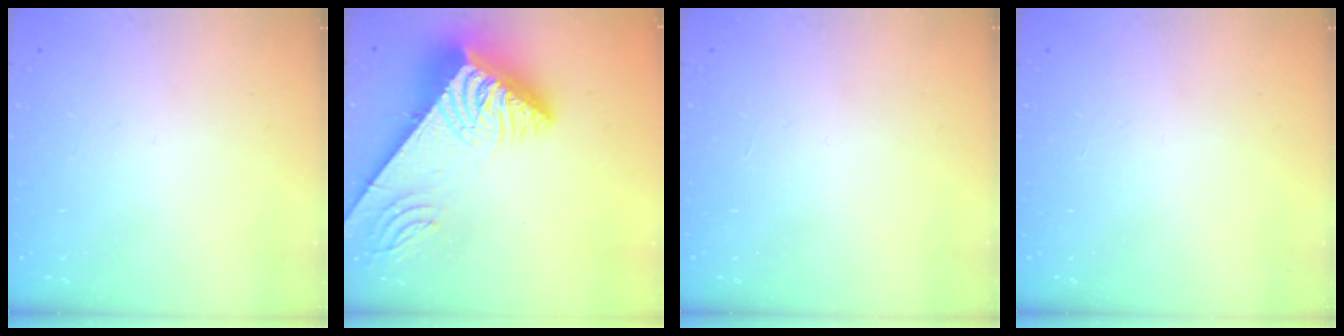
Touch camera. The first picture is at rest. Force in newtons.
{"total": 14.0, "press": 13.9, "slide": 1.4}
{"total": 0.0}
{"total": 0.0}